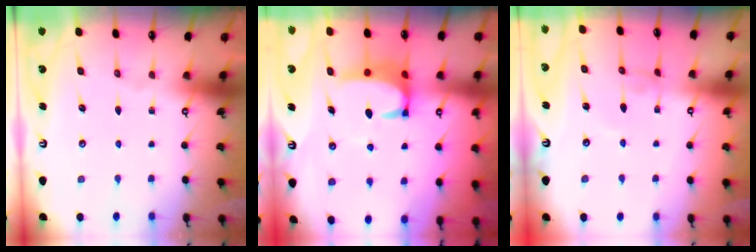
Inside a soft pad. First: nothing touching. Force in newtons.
{"total": 5.4, "press": 5.2, "slide": 1.2}
{"total": 1.4, "press": 1.4, "slide": 0.1}